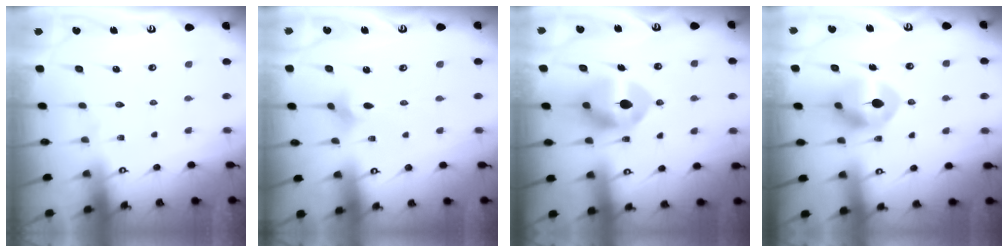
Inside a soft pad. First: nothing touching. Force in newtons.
{"total": 1.9, "press": 1.8, "slide": 0.5}
{"total": 10.7, "press": 10.5, "slide": 1.7}
{"total": 8.1, "press": 8.1, "slide": 0.3}